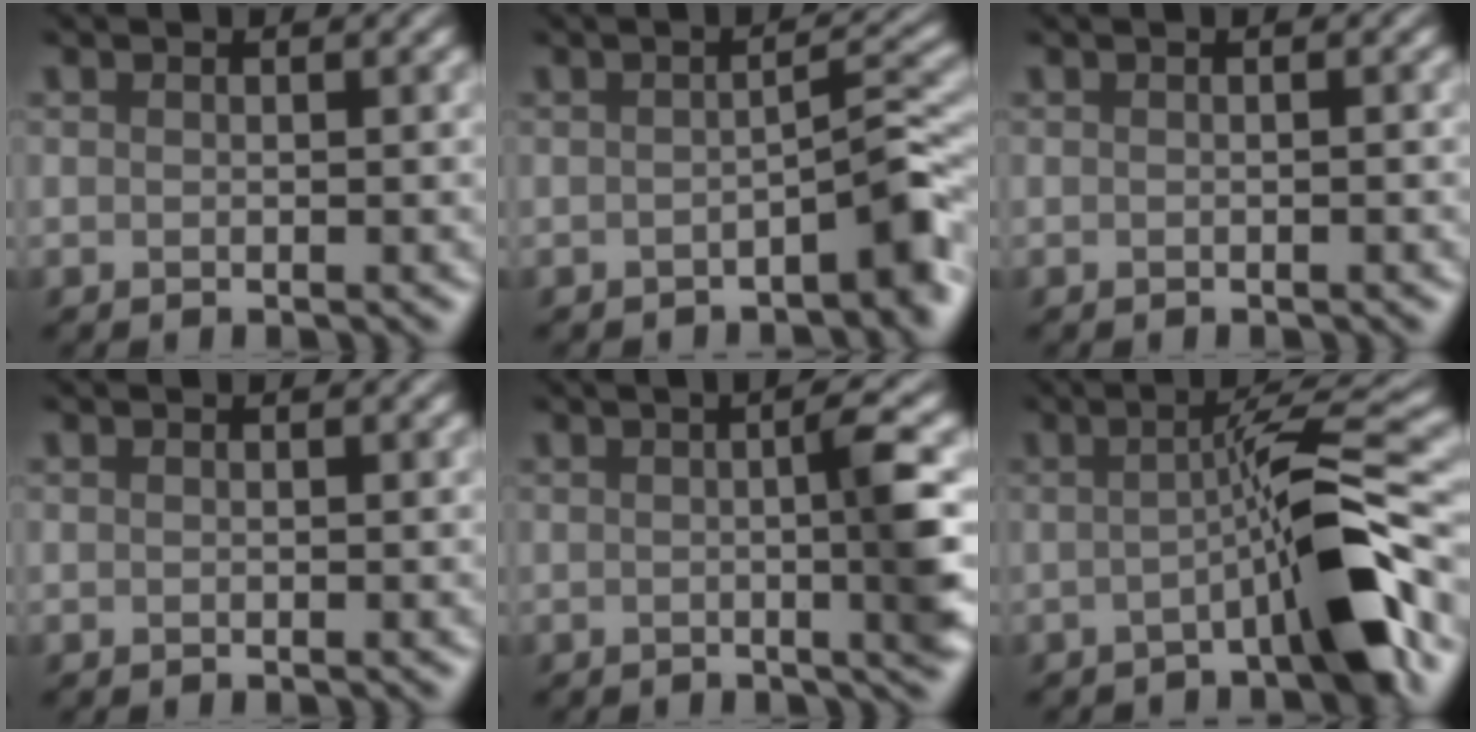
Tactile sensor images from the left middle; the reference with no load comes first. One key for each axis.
{"total": 3.9, "fx": -2.1, "fy": 0.5, "fz": 3.2, "tx": -0.048, "ty": 0.010, "tz": -0.033}
{"total": 0.8, "fx": 0.1, "fy": 0.5, "fz": 0.7, "tx": -0.004, "ty": 0.003, "tz": -0.011}
{"total": 0.0}
{"total": 4.5, "fx": -0.1, "fy": 0.3, "fz": 4.5, "tx": -0.061, "ty": 0.009, "tz": 0.000}
{"total": 6.7, "fx": -1.9, "fy": 0.9, "fz": 6.3, "tx": -0.085, "ty": 0.021, "tz": -0.039}